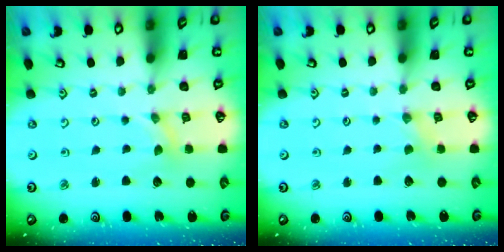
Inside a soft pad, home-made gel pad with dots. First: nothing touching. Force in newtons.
{"total": 0.0}